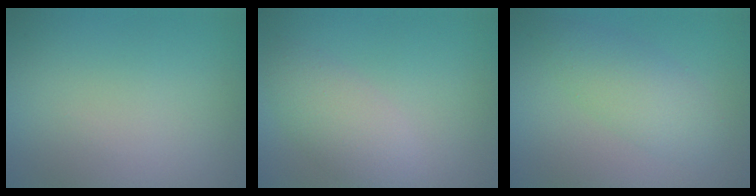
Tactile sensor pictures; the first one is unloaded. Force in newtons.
{"total": 3.6, "press": 3.6, "slide": 0.2}
{"total": 3.6, "press": 3.6, "slide": 0.2}